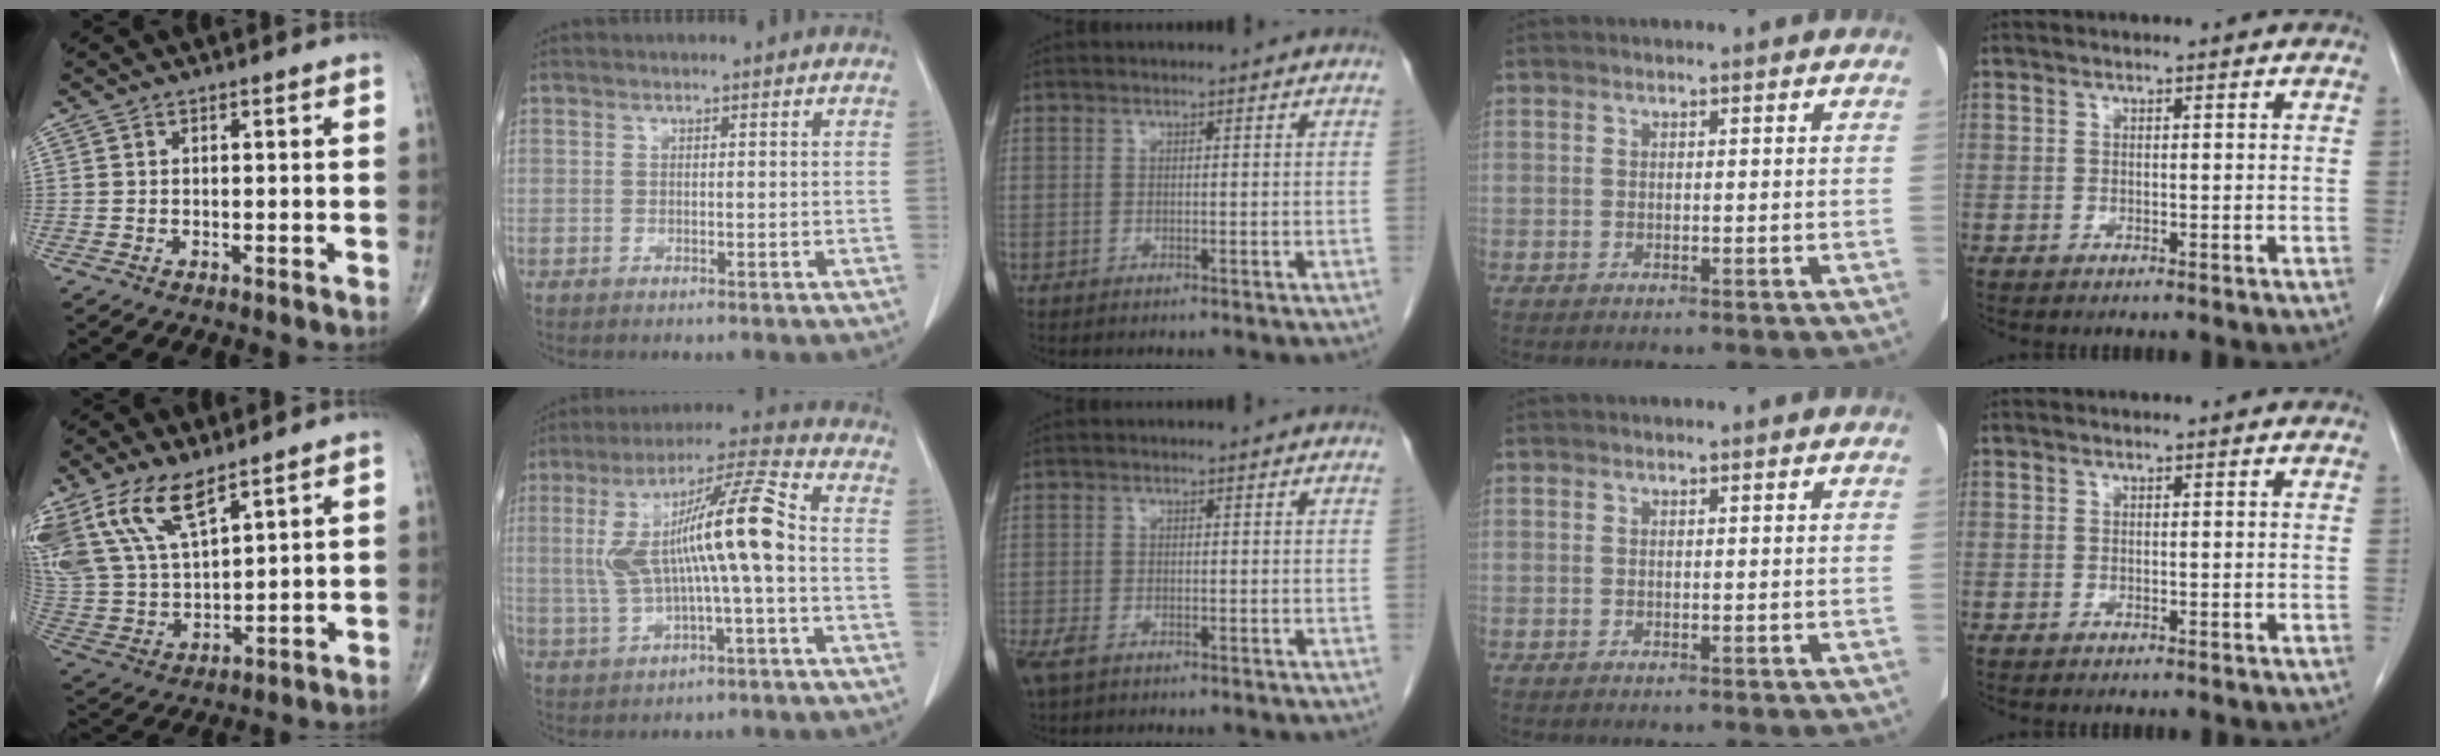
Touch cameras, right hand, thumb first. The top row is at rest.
{"thumb": {"total": 16.2, "force": [9.7, 6.8, 11.0], "torque": [-0.227, -0.033, 0.204]}, "index": {"total": 13.5, "force": [0.1, 1.0, 13.5], "torque": [-0.241, 0.027, 0.001]}, "middle": {"total": 4.8, "force": [-3.3, 2.2, 2.7], "torque": [-0.058, -0.010, -0.051]}}